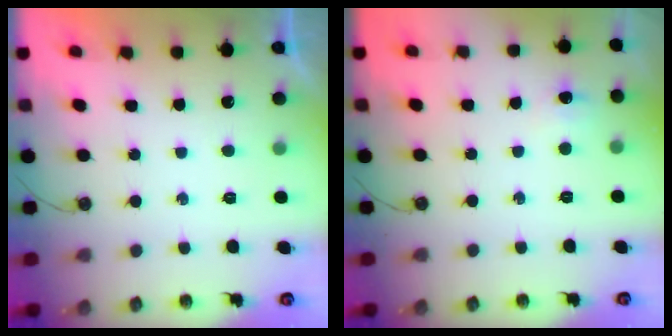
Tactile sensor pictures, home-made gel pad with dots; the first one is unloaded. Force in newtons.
{"total": 3.8, "press": 3.8, "slide": 0.5}